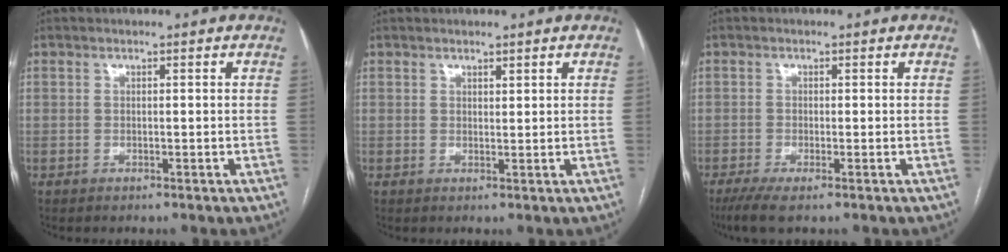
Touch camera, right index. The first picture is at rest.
{"total": 1.0, "force": [0.9, 0.3, 0.5], "torque": [-0.010, -0.002, 0.014]}
{"total": 3.8, "force": [-2.3, 0.7, 3.0], "torque": [-0.057, -0.011, -0.041]}